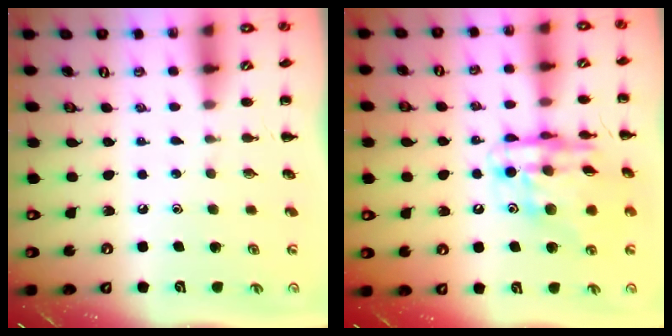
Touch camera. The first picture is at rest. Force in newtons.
{"total": 16.5, "press": 16.0, "slide": 4.0}